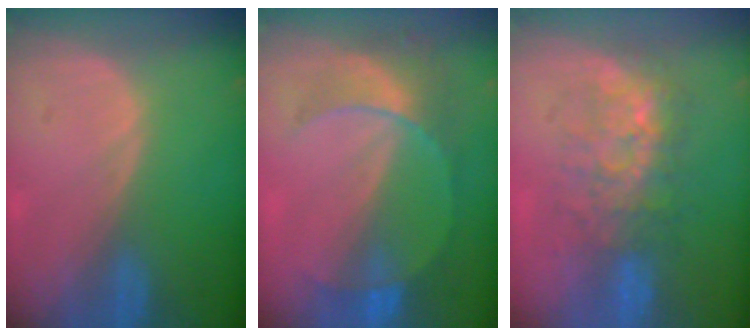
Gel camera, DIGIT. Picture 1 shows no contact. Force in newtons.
{"total": 7.5, "press": 6.6, "slide": 3.6}
{"total": 7.7, "press": 7.4, "slide": 1.8}